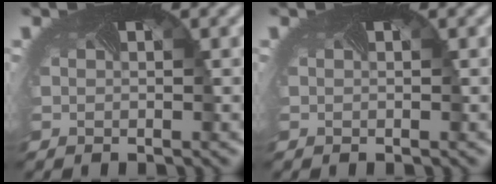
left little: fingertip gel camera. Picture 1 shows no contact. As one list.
[{"total": 0.0}]